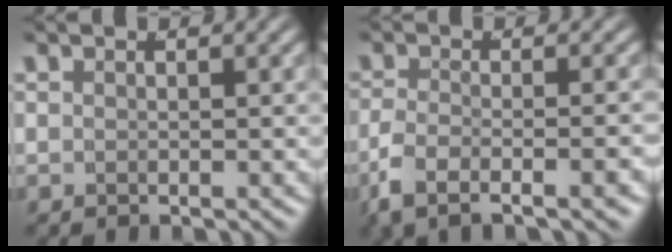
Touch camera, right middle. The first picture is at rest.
{"total": 3.9, "force": [-2.4, 0.9, 3.0], "torque": [-0.068, -0.008, -0.034]}